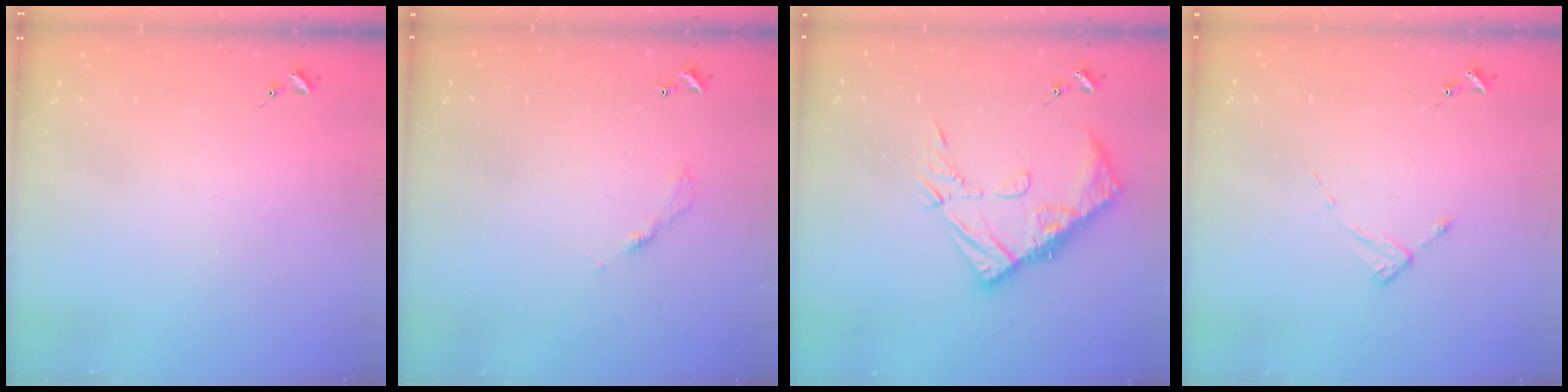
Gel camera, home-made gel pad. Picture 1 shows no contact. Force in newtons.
{"total": 3.6, "press": 3.6, "slide": 0.2}
{"total": 15.2, "press": 15.2, "slide": 1.5}
{"total": 2.6, "press": 2.6, "slide": 0.2}